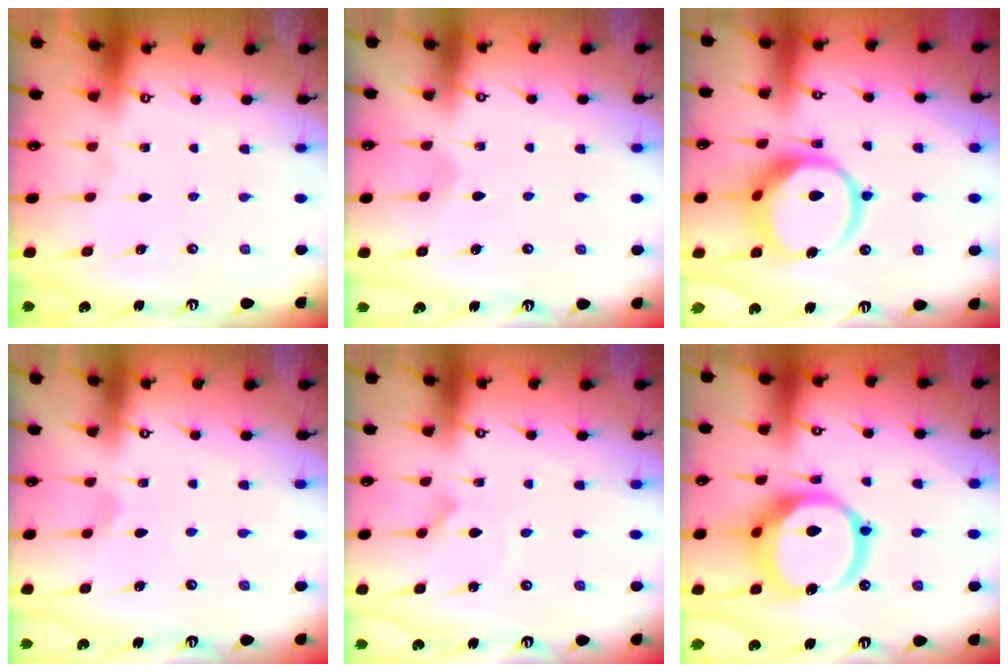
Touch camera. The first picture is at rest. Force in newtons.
{"total": 2.1, "press": 2.1, "slide": 0.3}
{"total": 13.8, "press": 13.7, "slide": 1.7}
{"total": 1.9, "press": 1.8, "slide": 0.6}
{"total": 0.9, "press": 0.9, "slide": 0.0}
{"total": 17.2, "press": 17.0, "slide": 2.2}